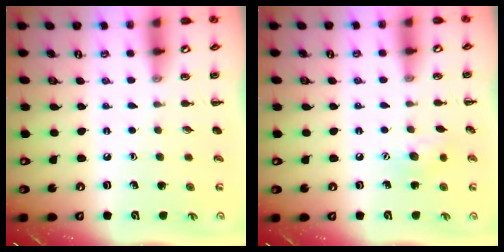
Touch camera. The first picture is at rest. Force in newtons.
{"total": 7.3, "press": 7.2, "slide": 1.1}